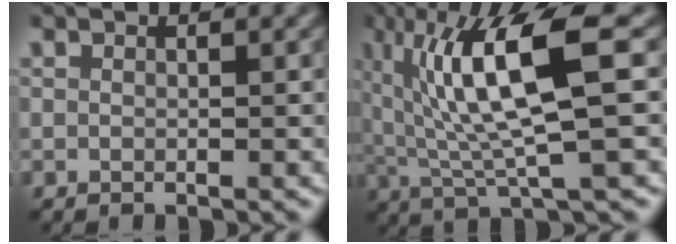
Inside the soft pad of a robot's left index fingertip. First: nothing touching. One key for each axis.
{"total": 9.5, "fx": 1.9, "fy": 2.0, "fz": 9.1, "tx": -0.154, "ty": 0.000, "tz": 0.046}